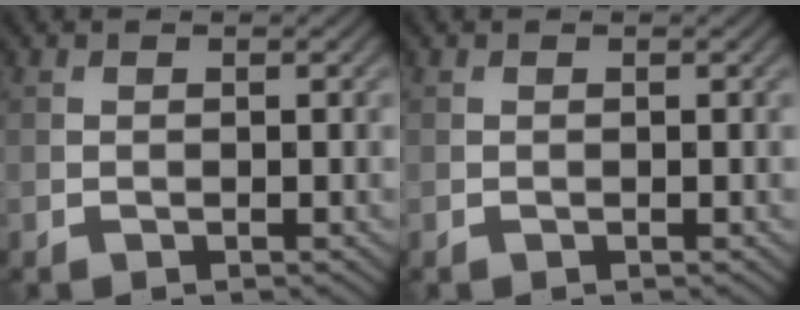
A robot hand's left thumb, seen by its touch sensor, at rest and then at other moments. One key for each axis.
{"total": 0.0}